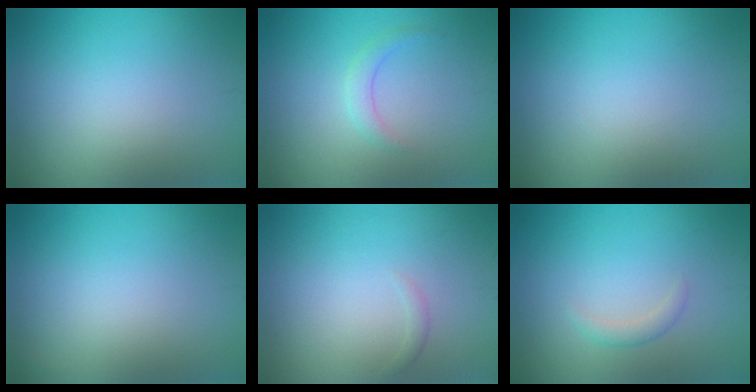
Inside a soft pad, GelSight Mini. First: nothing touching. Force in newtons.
{"total": 1.4, "press": 1.4, "slide": 0.1}
{"total": 0.0}
{"total": 0.0}
{"total": 0.5, "press": 0.5, "slide": 0.0}
{"total": 1.1, "press": 1.1, "slide": 0.1}